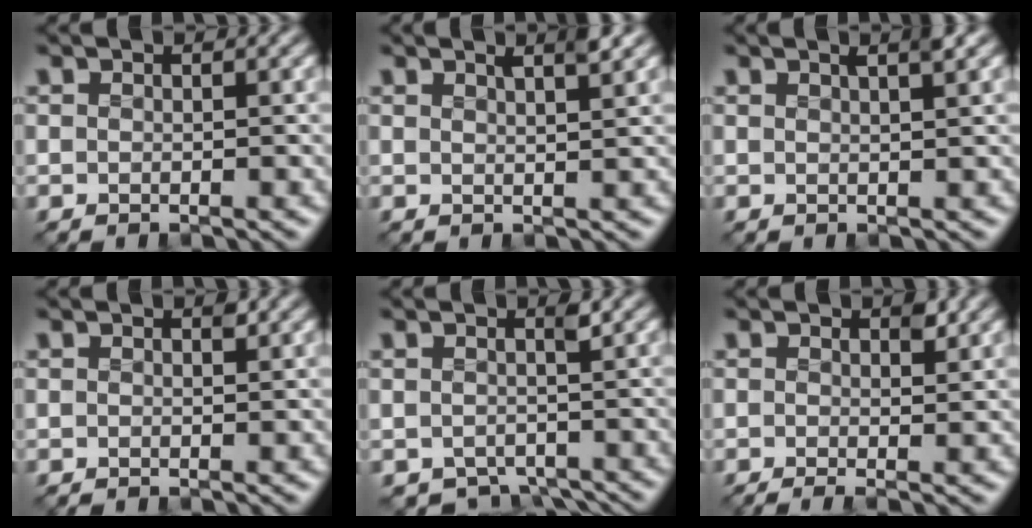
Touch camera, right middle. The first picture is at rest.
{"total": 2.1, "force": [1.3, 0.4, 1.6], "torque": [-0.009, 0.007, 0.004]}
{"total": 1.8, "force": [0.9, 0.4, 1.4], "torque": [-0.014, 0.003, 0.003]}
{"total": 0.0}
{"total": 2.6, "force": [-1.8, 1.3, 1.4], "torque": [-0.012, -0.016, -0.030]}
{"total": 1.7, "force": [0.0, 0.3, 1.7], "torque": [-0.023, -0.008, -0.006]}